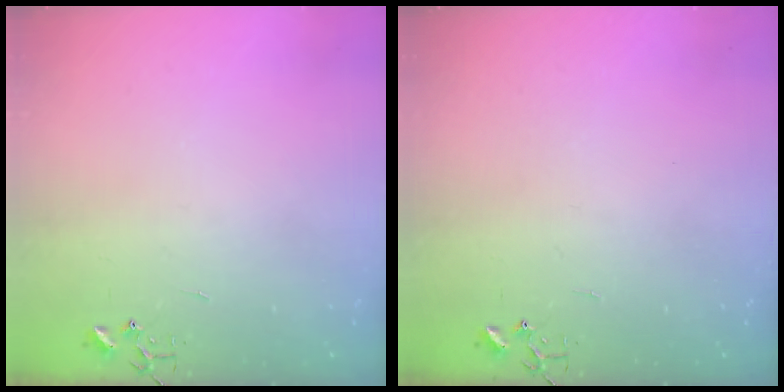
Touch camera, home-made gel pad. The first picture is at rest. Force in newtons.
{"total": 0.0}